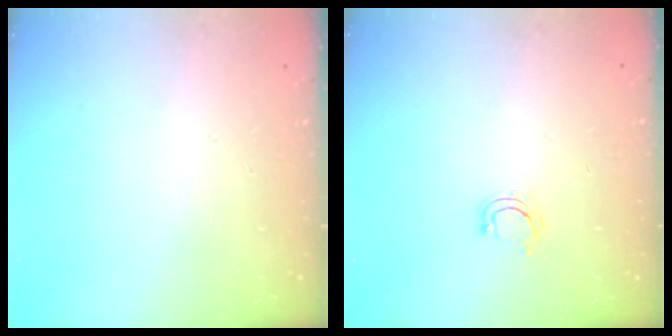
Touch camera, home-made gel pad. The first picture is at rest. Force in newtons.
{"total": 4.1, "press": 4.0, "slide": 1.0}